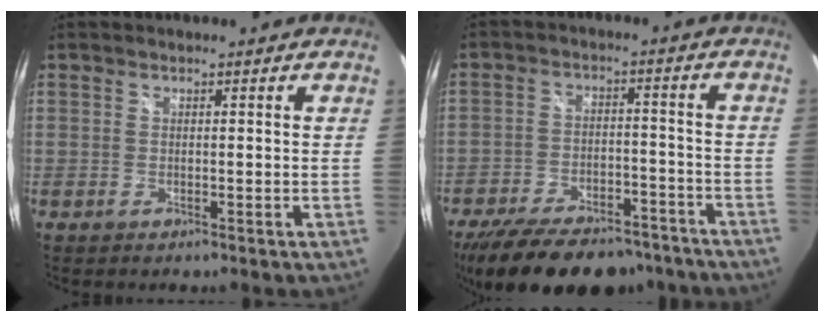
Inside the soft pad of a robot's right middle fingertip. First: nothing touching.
{"total": 22.8, "force": [-18.2, 9.2, 10.3], "torque": [-0.209, -0.001, -0.252]}